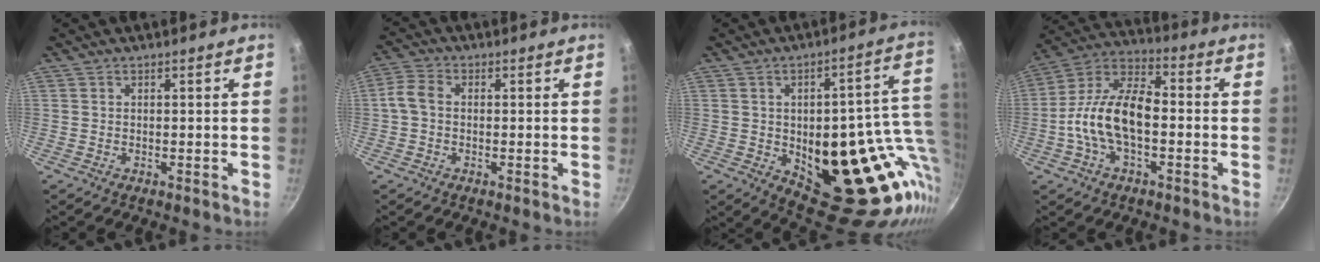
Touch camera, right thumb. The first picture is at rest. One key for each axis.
{"total": 4.4, "fx": -0.2, "fy": 3.2, "fz": 3.0, "tx": -0.064, "ty": 0.013, "tz": -0.011}
{"total": 28.6, "fx": -4.2, "fy": 12.1, "fz": 25.5, "tx": -0.247, "ty": 0.017, "tz": -0.028}
{"total": 15.0, "fx": -2.1, "fy": 7.9, "fz": 12.6, "tx": -0.240, "ty": 0.041, "tz": -0.045}